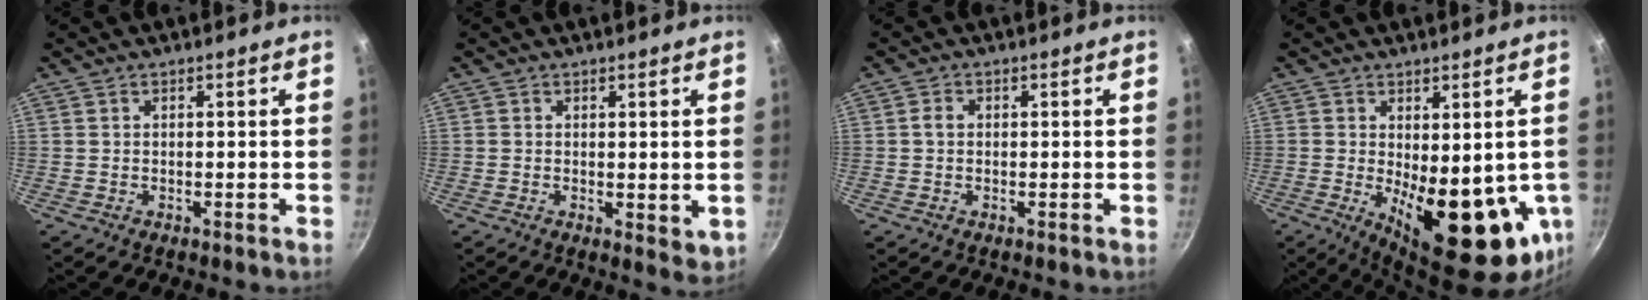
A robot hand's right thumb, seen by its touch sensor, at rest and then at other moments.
{"total": 3.3, "force": [0.5, 1.8, 2.7], "torque": [-0.037, -0.008, 0.009]}
{"total": 1.7, "force": [0.2, 1.3, 1.0], "torque": [-0.016, 0.007, 0.001]}
{"total": 17.6, "force": [-2.5, 7.5, 15.7], "torque": [-0.186, -0.032, -0.016]}